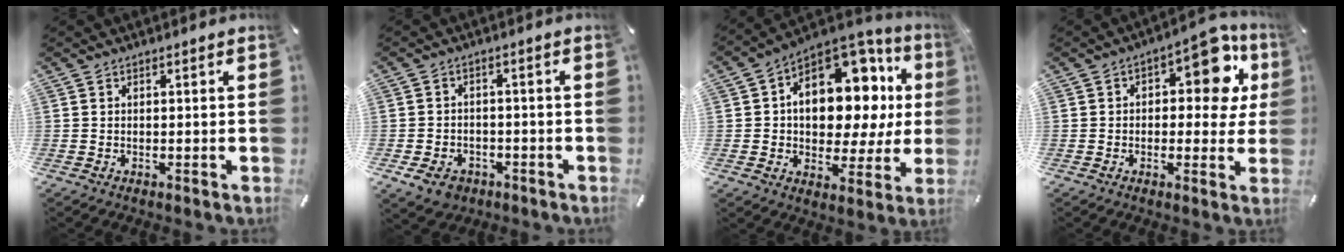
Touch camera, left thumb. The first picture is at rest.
{"total": 5.3, "force": [-2.8, 4.0, 2.0], "torque": [-0.033, 0.013, -0.054]}
{"total": 17.9, "force": [5.0, 11.9, 12.4], "torque": [-0.170, -0.049, 0.081]}
{"total": 12.8, "force": [4.3, 6.9, 9.9], "torque": [-0.118, -0.025, 0.070]}